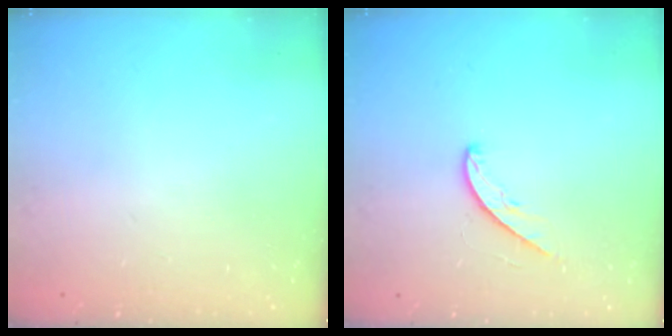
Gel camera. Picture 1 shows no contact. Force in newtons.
{"total": 5.1, "press": 5.1, "slide": 0.2}